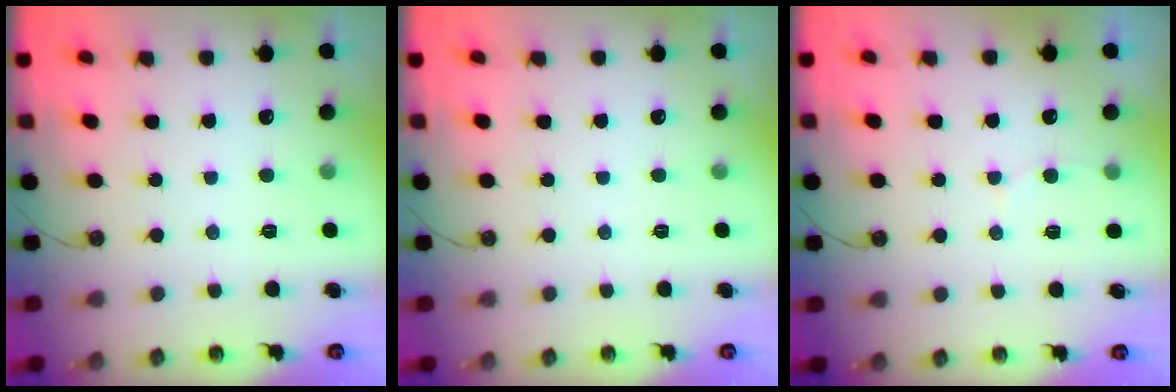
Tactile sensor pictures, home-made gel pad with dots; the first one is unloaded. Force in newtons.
{"total": 0.0}
{"total": 4.0, "press": 4.0, "slide": 0.5}